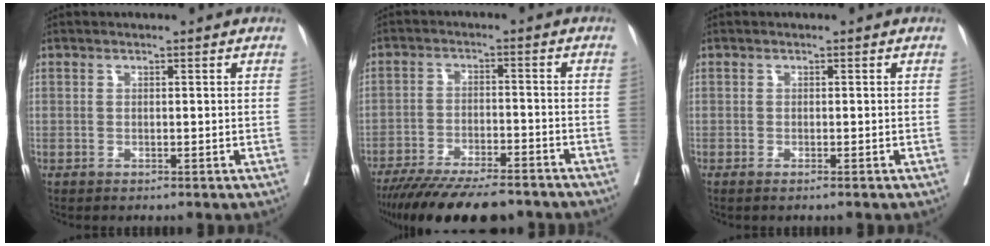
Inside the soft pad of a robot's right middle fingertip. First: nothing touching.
{"total": 16.5, "force": [-14.0, 3.1, 8.0], "torque": [-0.128, -0.020, -0.213]}
{"total": 1.3, "force": [-0.9, -0.2, 0.9], "torque": [-0.012, 0.000, -0.010]}